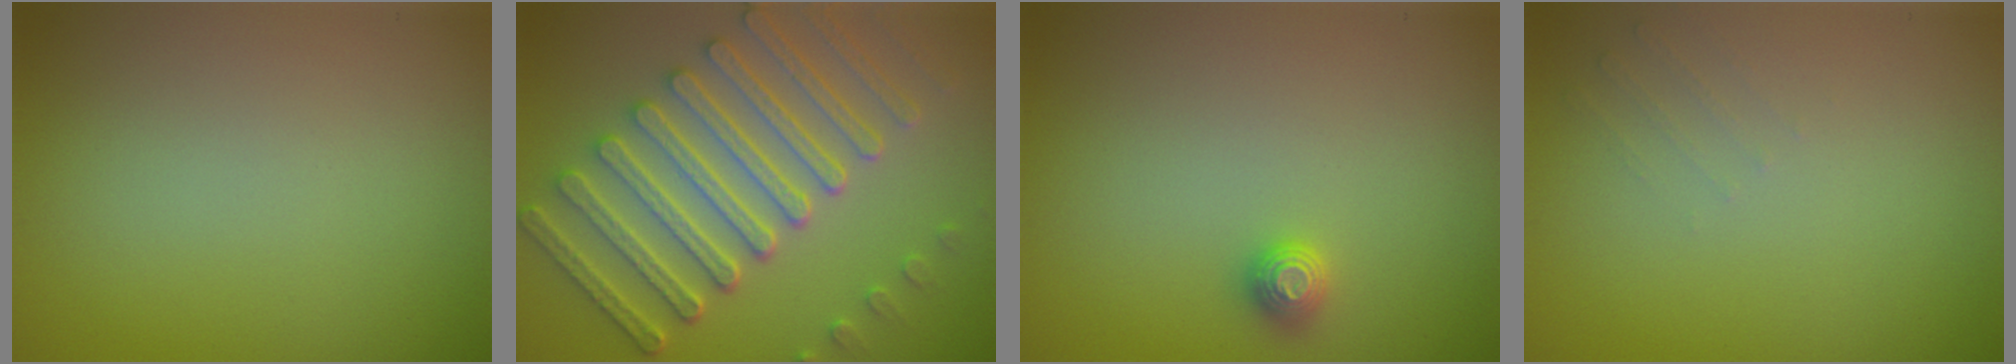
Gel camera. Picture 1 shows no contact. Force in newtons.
{"total": 7.3, "press": 6.3, "slide": 3.6}
{"total": 1.0, "press": 1.0, "slide": 0.3}
{"total": 0.8, "press": 0.8, "slide": 0.2}